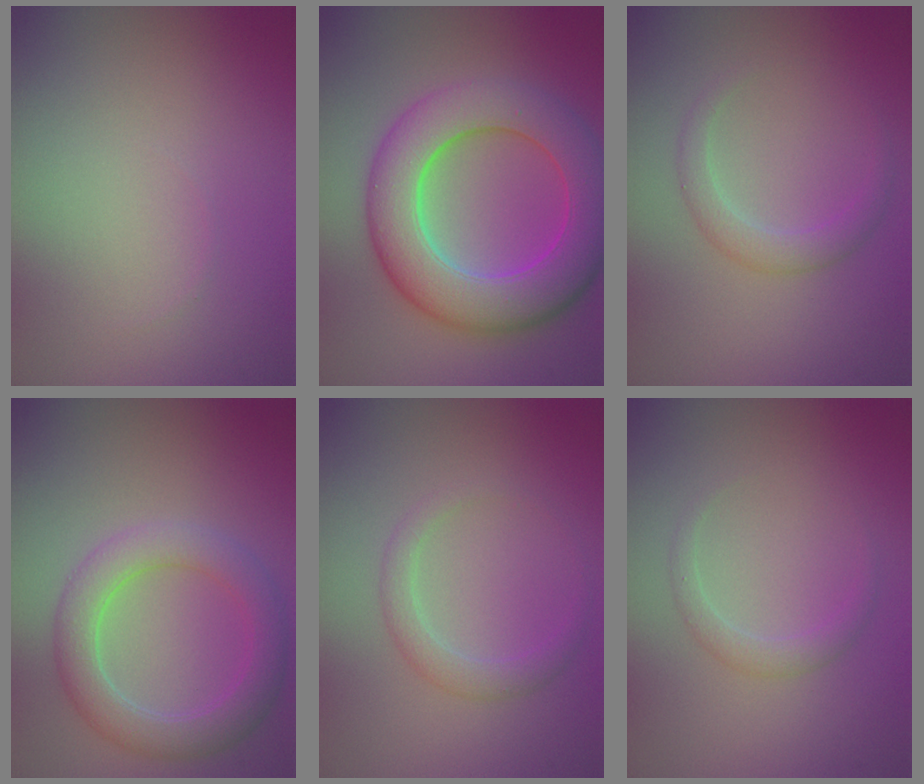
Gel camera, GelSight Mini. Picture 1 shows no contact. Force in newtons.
{"total": 9.5, "press": 9.5, "slide": 0.2}
{"total": 2.0, "press": 2.0, "slide": 0.0}
{"total": 4.5, "press": 4.4, "slide": 0.4}
{"total": 1.8, "press": 1.8, "slide": 0.1}
{"total": 1.4, "press": 1.4, "slide": 0.1}